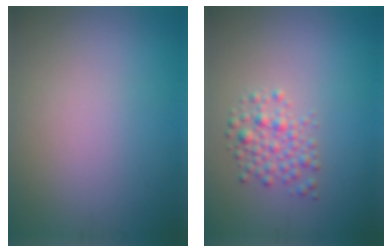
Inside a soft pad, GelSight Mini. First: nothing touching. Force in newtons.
{"total": 2.3, "press": 2.3, "slide": 0.1}